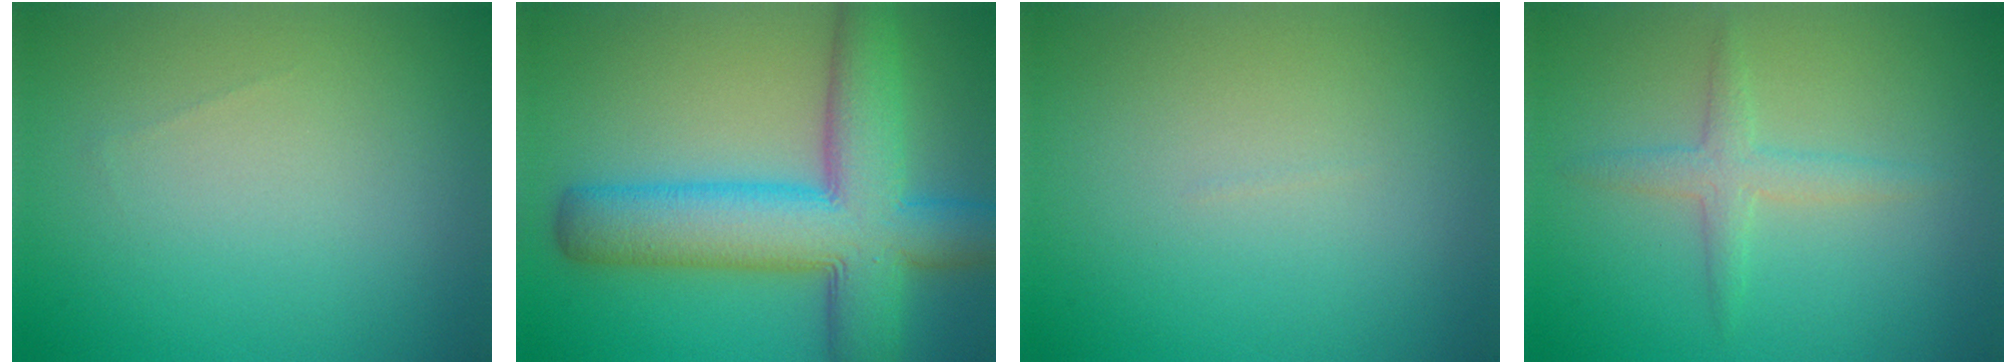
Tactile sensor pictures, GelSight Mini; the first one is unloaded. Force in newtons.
{"total": 11.2, "press": 11.2, "slide": 0.2}
{"total": 0.0}
{"total": 2.2, "press": 2.2, "slide": 0.1}